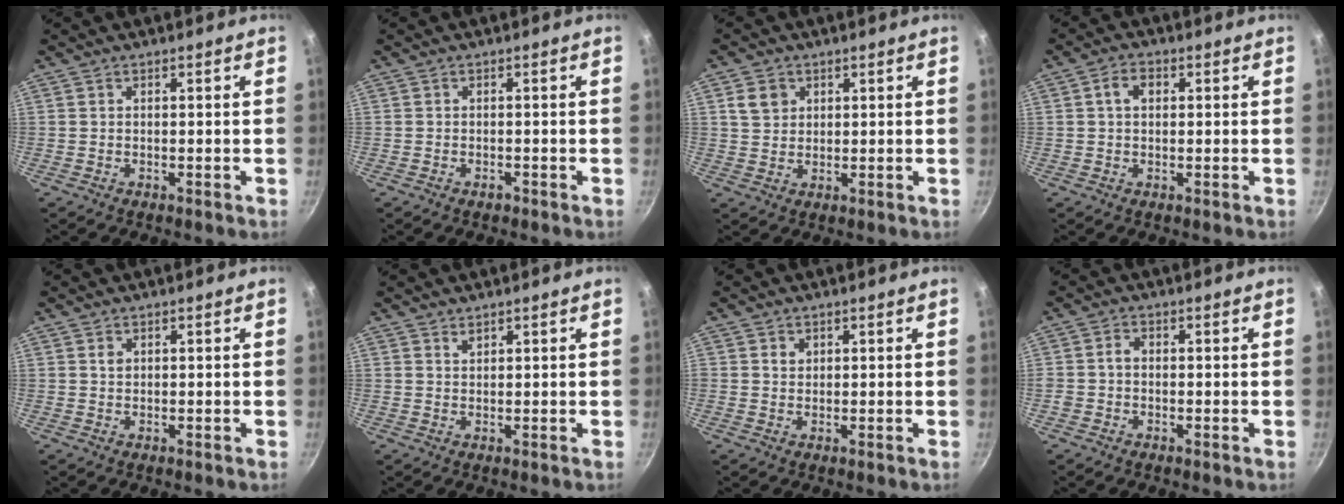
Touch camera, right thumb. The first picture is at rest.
{"total": 0.9, "force": [-0.7, 0.5, 0.4], "torque": [-0.008, 0.007, -0.010]}
{"total": 4.6, "force": [1.7, 3.8, 1.9], "torque": [-0.013, 0.002, 0.032]}
{"total": 3.8, "force": [0.8, 2.7, 2.6], "torque": [-0.033, 0.009, 0.008]}
{"total": 1.1, "force": [0.4, 0.9, 0.6], "torque": [-0.008, 0.000, 0.006]}
{"total": 1.1, "force": [0.8, 0.6, 0.4], "torque": [-0.005, -0.004, 0.015]}
{"total": 1.7, "force": [0.6, 1.5, 0.5], "torque": [-0.001, 0.001, 0.008]}
{"total": 2.2, "force": [-0.4, 1.8, 1.2], "torque": [-0.014, 0.011, -0.009]}